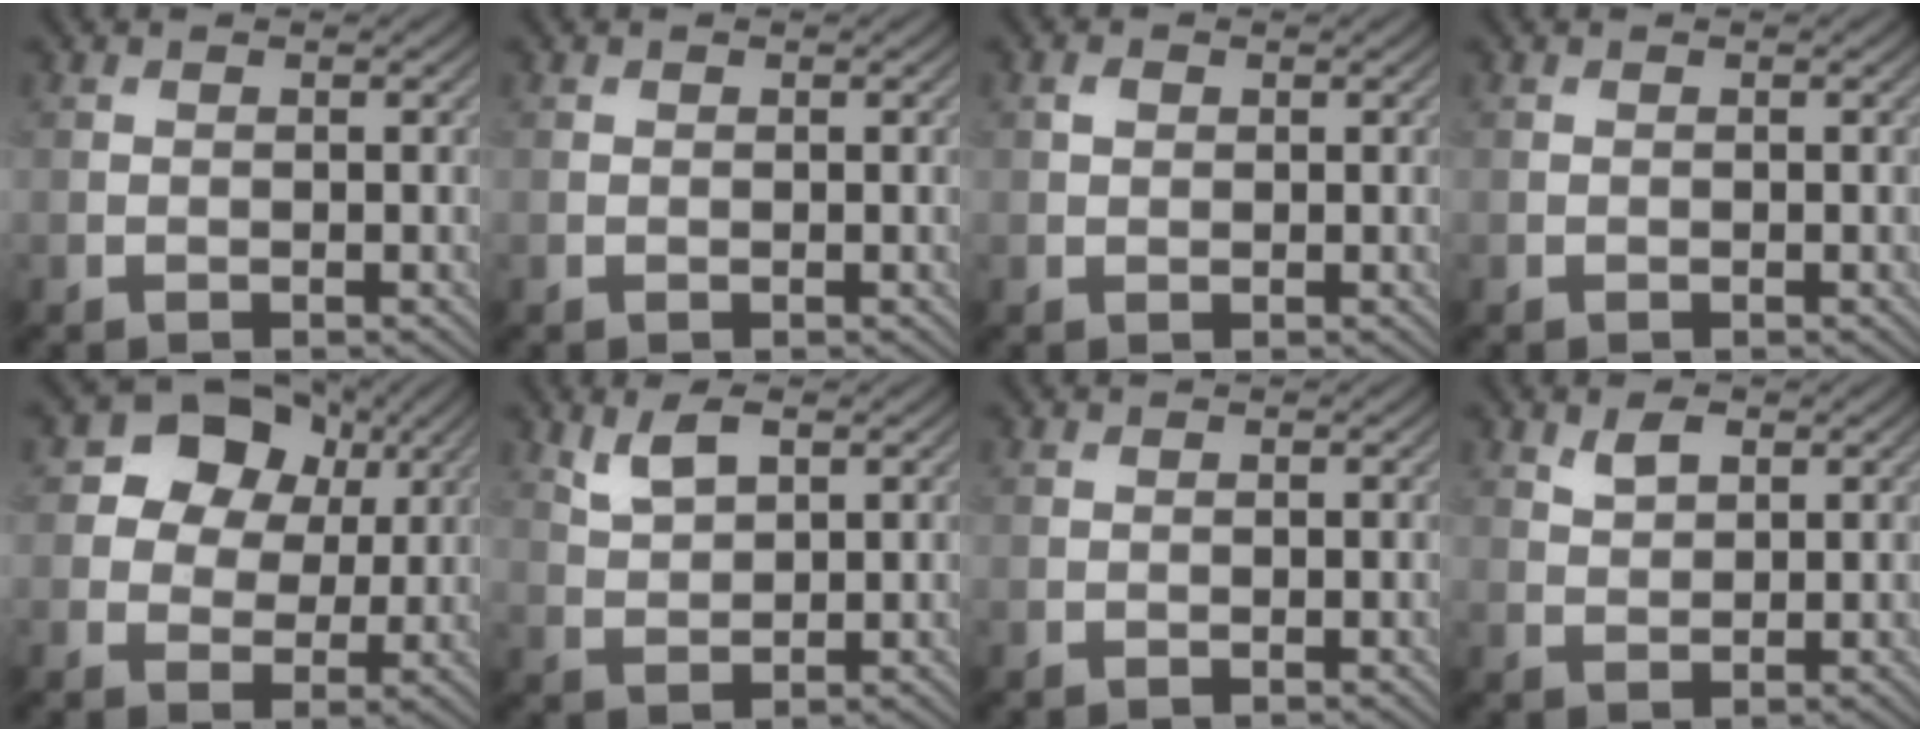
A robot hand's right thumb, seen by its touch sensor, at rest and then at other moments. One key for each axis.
{"total": 0.0}
{"total": 1.0, "fx": 0.4, "fy": 0.8, "fz": 0.5, "tx": -0.012, "ty": 0.000, "tz": 0.005}
{"total": 0.0}
{"total": 10.7, "fx": 4.4, "fy": 8.3, "fz": 5.2, "tx": -0.117, "ty": 0.027, "tz": 0.063}
{"total": 4.0, "fx": 2.4, "fy": 1.6, "fz": 2.7, "tx": -0.067, "ty": 0.000, "tz": 0.052}
{"total": 0.0}
{"total": 2.4, "fx": 1.5, "fy": 1.2, "fz": 1.5, "tx": -0.031, "ty": 0.000, "tz": 0.030}